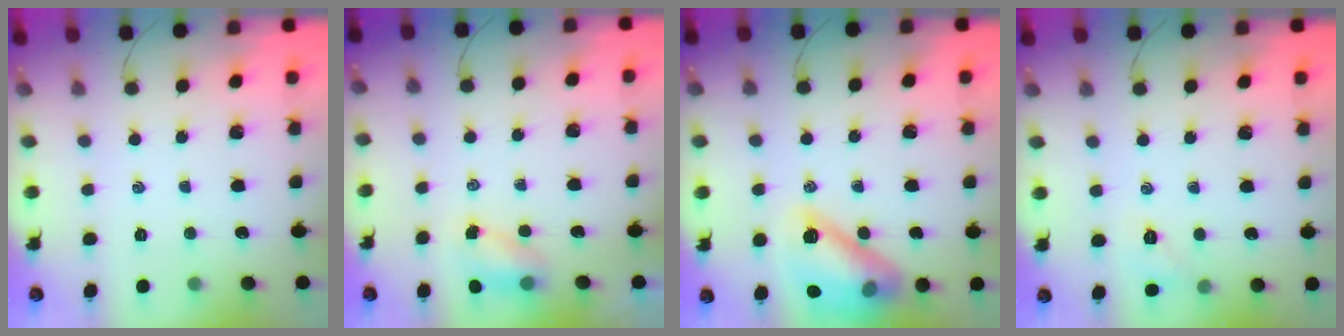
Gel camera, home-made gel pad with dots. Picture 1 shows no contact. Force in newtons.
{"total": 4.9, "press": 4.8, "slide": 0.8}
{"total": 15.8, "press": 15.8, "slide": 1.1}
{"total": 5.4, "press": 5.2, "slide": 1.6}